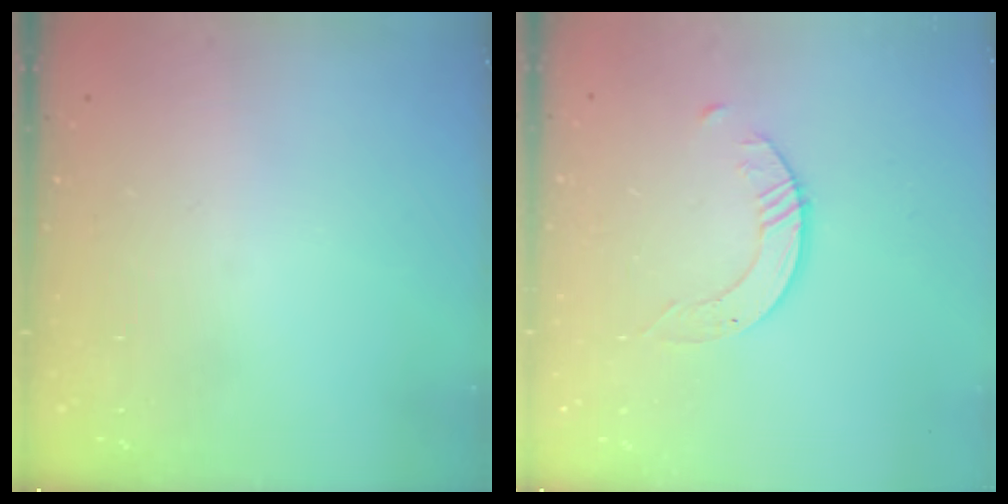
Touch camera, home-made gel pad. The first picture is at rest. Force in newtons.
{"total": 2.6, "press": 2.6, "slide": 0.3}